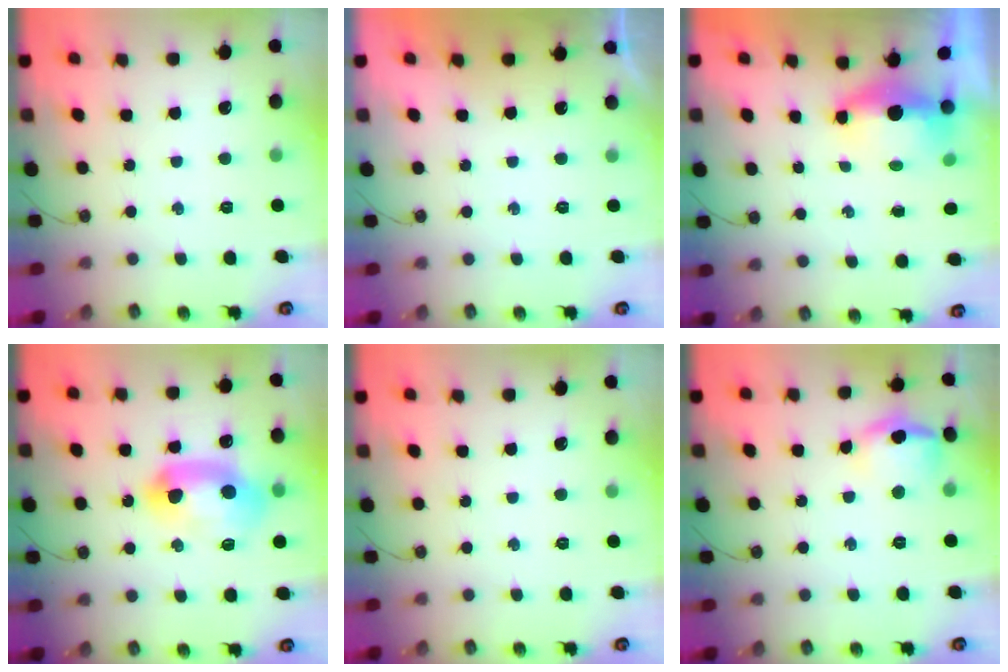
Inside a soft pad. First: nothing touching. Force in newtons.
{"total": 0.0}
{"total": 5.3, "press": 5.2, "slide": 1.2}
{"total": 14.8, "press": 14.8, "slide": 0.8}
{"total": 0.0}
{"total": 15.2, "press": 11.7, "slide": 9.8}